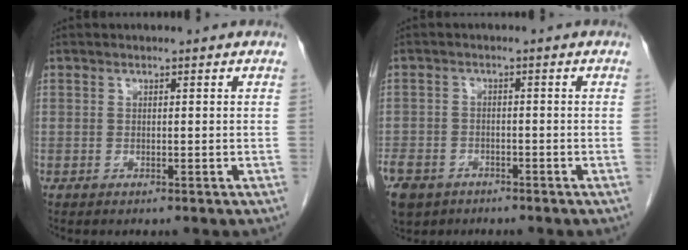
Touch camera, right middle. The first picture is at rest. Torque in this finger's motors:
{"motor_torque": [1.21, -0.87, 1.05, 0.18]}